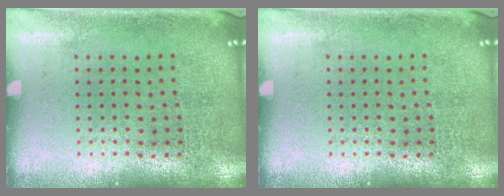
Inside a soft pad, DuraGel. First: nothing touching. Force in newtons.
{"total": 0.0}